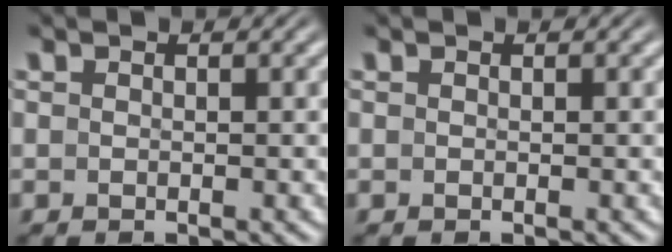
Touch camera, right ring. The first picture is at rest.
{"total": 0.0}